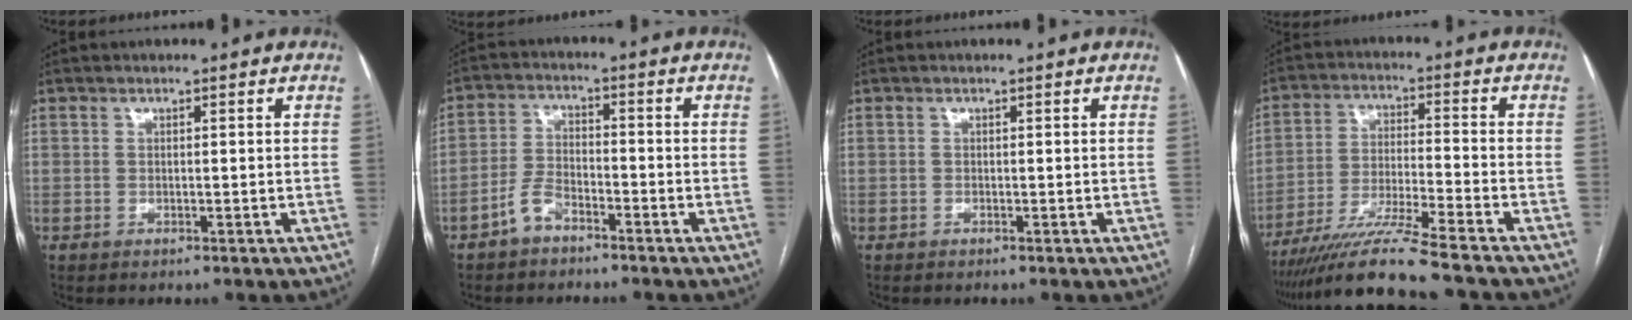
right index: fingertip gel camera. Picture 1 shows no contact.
{"total": 4.4, "force": [-3.2, 2.0, 2.2], "torque": [-0.052, 0.009, -0.062]}
{"total": 0.0}
{"total": 12.7, "force": [-10.7, -1.3, 6.7], "torque": [-0.115, -0.023, -0.186]}